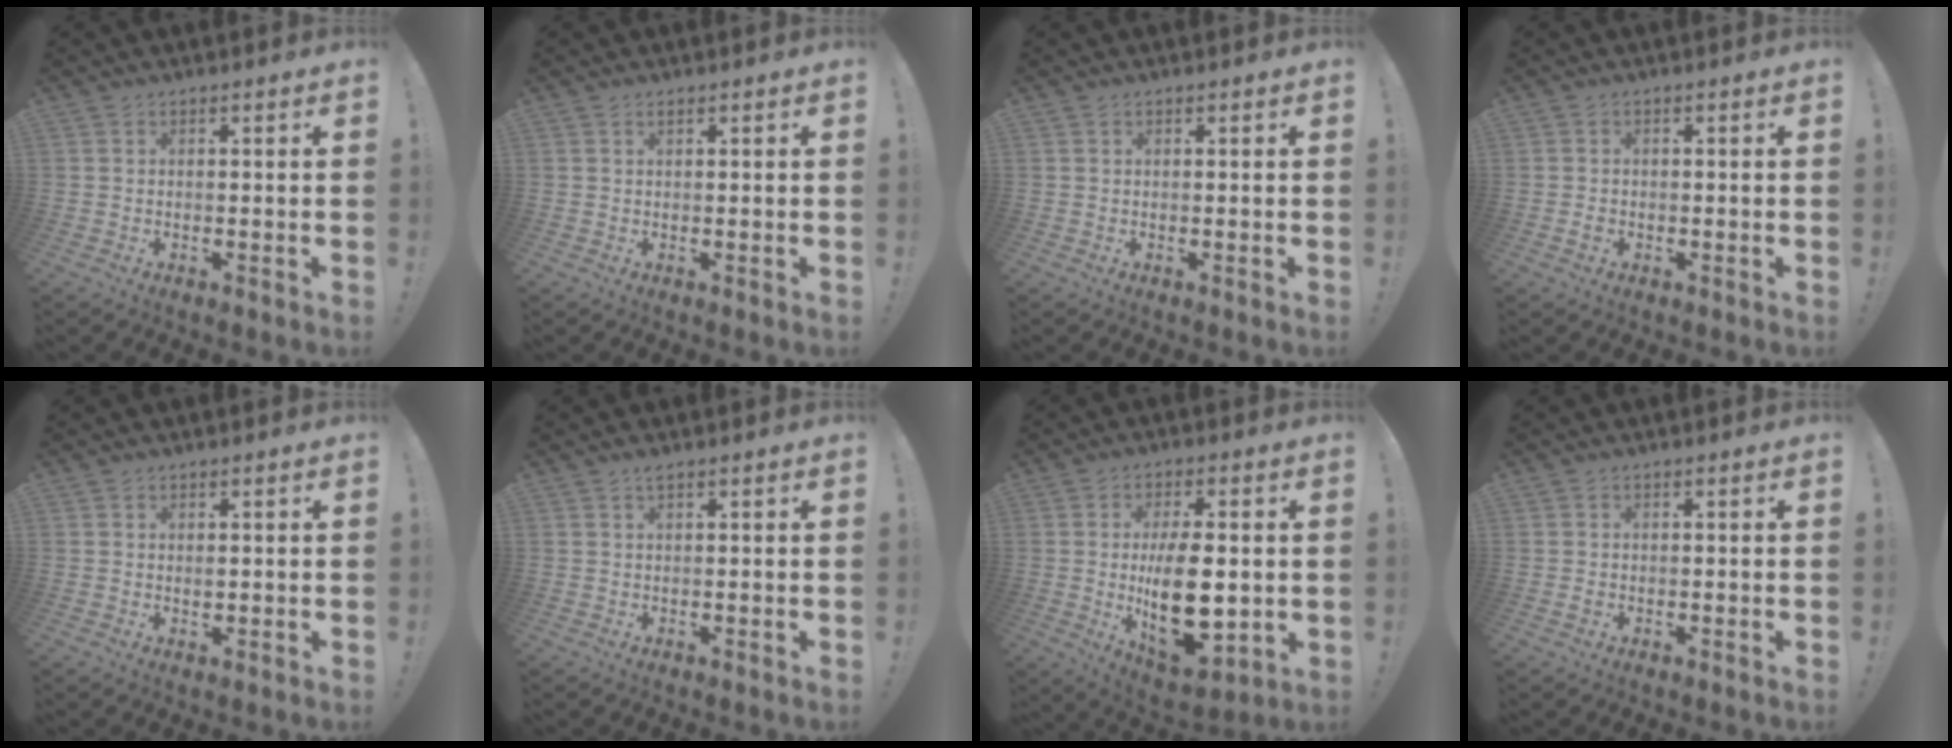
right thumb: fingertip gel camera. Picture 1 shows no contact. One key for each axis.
{"total": 0.7, "fx": 0.5, "fy": 0.1, "fz": 0.4, "tx": -0.002, "ty": -0.002, "tz": 0.008}
{"total": 0.0}
{"total": 1.5, "fx": -0.4, "fy": 1.1, "fz": 0.8, "tx": -0.005, "ty": 0.001, "tz": -0.009}
{"total": 1.0, "fx": 0.4, "fy": 0.8, "fz": 0.5, "tx": 0.007, "ty": -0.004, "tz": 0.003}
{"total": 1.2, "fx": 0.8, "fy": 0.3, "fz": 0.8, "tx": -0.016, "ty": 0.000, "tz": 0.014}
{"total": 18.0, "fx": -0.7, "fy": 9.1, "fz": 15.5, "tx": -0.253, "ty": -0.015, "tz": -0.002}
{"total": 1.1, "fx": 0.0, "fy": 0.9, "fz": 0.5, "tx": 0.000, "ty": 0.001, "tz": -0.002}